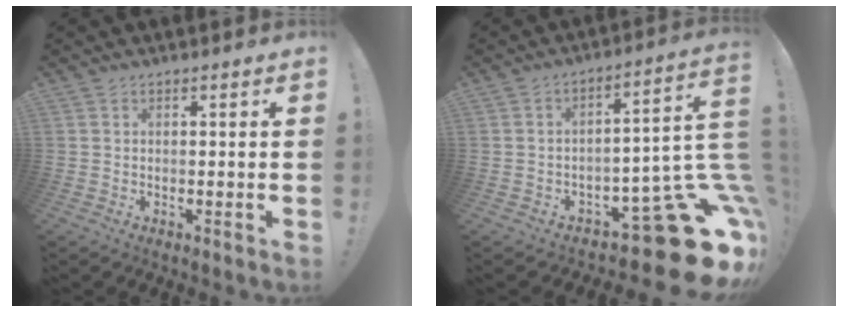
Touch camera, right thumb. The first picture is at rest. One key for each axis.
{"total": 19.5, "fx": -10.1, "fy": 6.8, "fz": 15.2, "tx": -0.156, "ty": 0.050, "tz": -0.156}